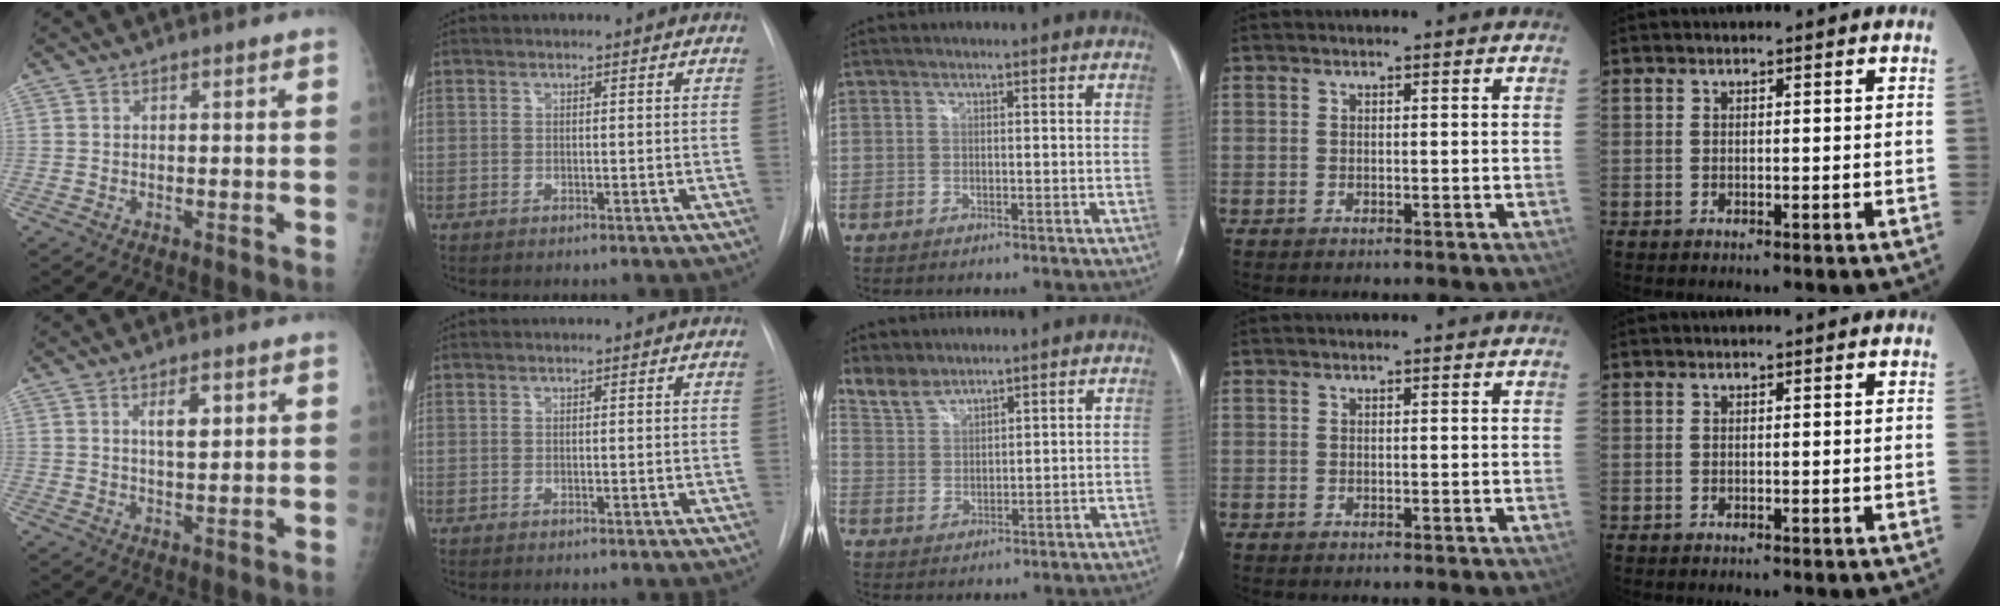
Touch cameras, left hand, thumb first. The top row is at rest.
{"thumb": {"total": 4.0, "force": [1.7, 1.5, 3.3], "torque": [-0.044, -0.008, 0.029]}, "middle": {"total": 4.5, "force": [4.1, 1.7, 0.5], "torque": [-0.015, 0.012, 0.089]}}